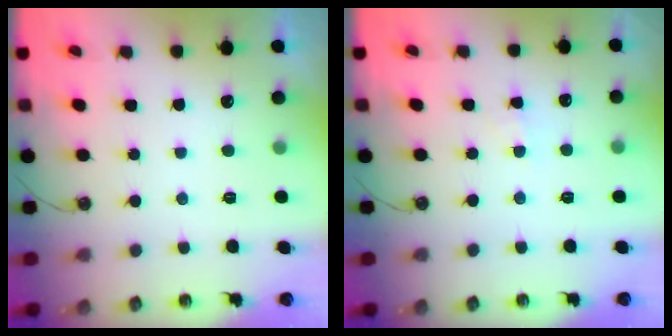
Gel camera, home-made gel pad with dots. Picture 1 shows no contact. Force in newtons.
{"total": 3.0, "press": 2.9, "slide": 0.5}